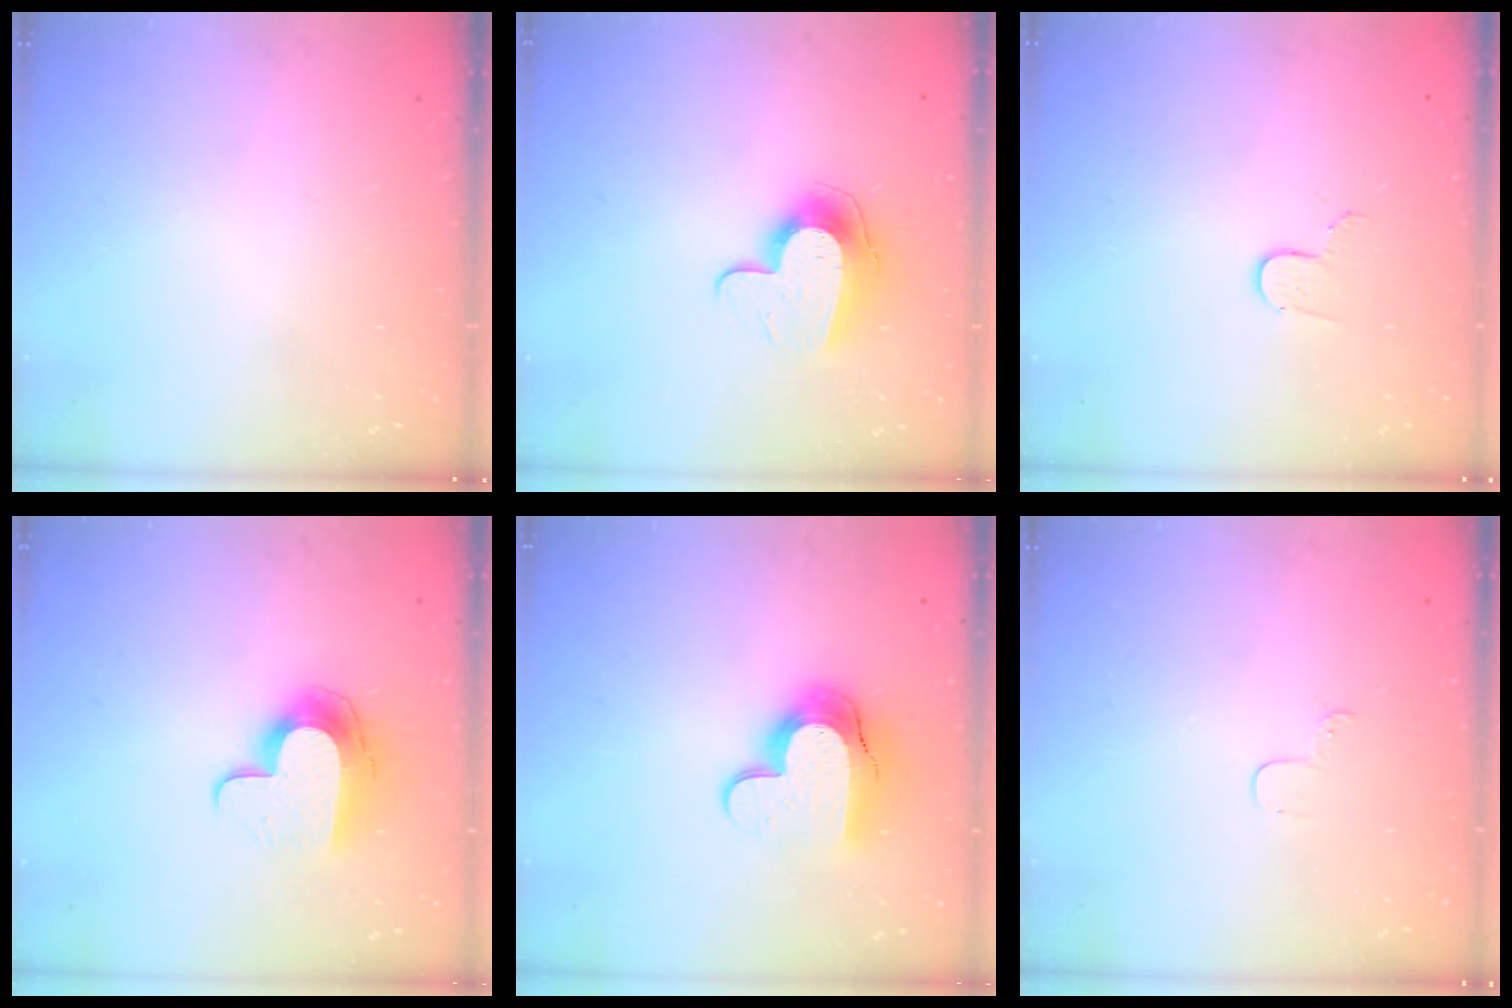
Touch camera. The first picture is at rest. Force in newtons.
{"total": 10.8, "press": 10.8, "slide": 0.5}
{"total": 3.4, "press": 3.4, "slide": 0.3}
{"total": 11.6, "press": 11.6, "slide": 0.9}
{"total": 12.8, "press": 12.8, "slide": 0.9}
{"total": 2.9, "press": 2.9, "slide": 0.3}